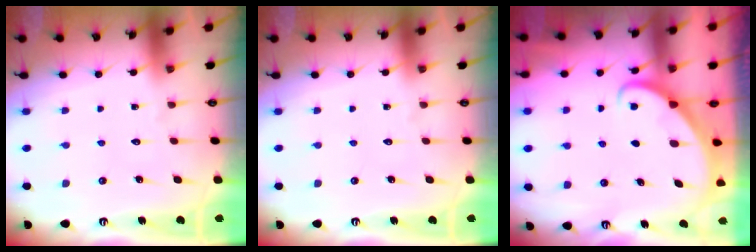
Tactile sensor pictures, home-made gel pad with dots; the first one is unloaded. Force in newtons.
{"total": 0.0}
{"total": 3.6, "press": 3.6, "slide": 0.1}